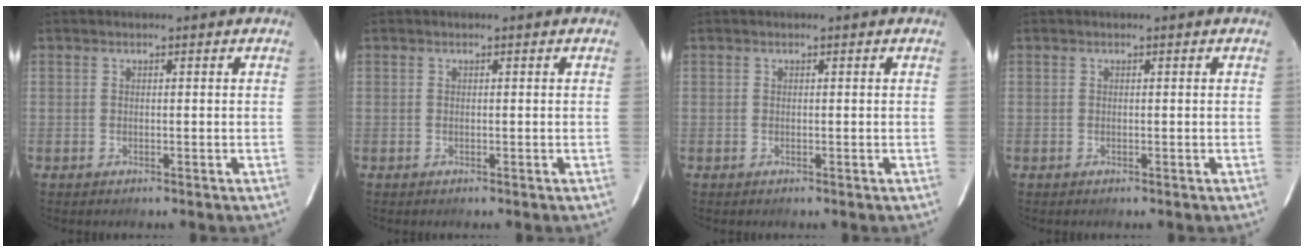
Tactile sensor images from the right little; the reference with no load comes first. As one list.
[{"total": 0.0}, {"total": 0.0}, {"total": 0.0}]